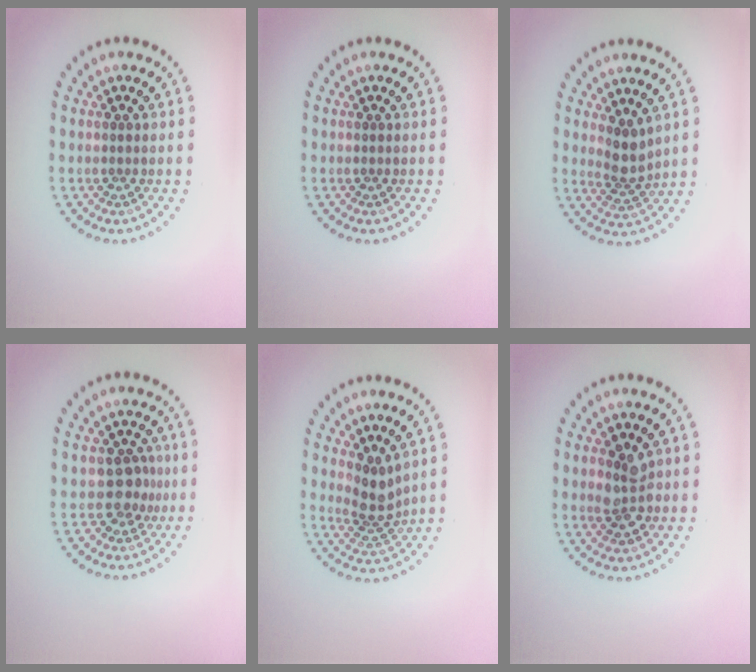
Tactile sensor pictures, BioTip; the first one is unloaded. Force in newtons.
{"total": 0.0}
{"total": 2.7, "press": 2.1, "slide": 1.7}
{"total": 2.1, "press": 1.7, "slide": 1.2}
{"total": 2.9, "press": 2.2, "slide": 1.8}
{"total": 2.6, "press": 2.6, "slide": 0.3}